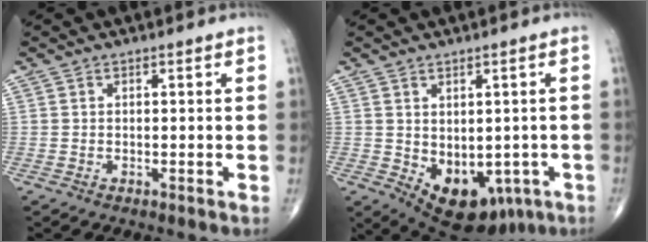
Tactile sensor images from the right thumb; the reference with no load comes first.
{"total": 13.1, "force": [-4.3, 8.6, 9.0], "torque": [-0.092, 0.003, -0.036]}